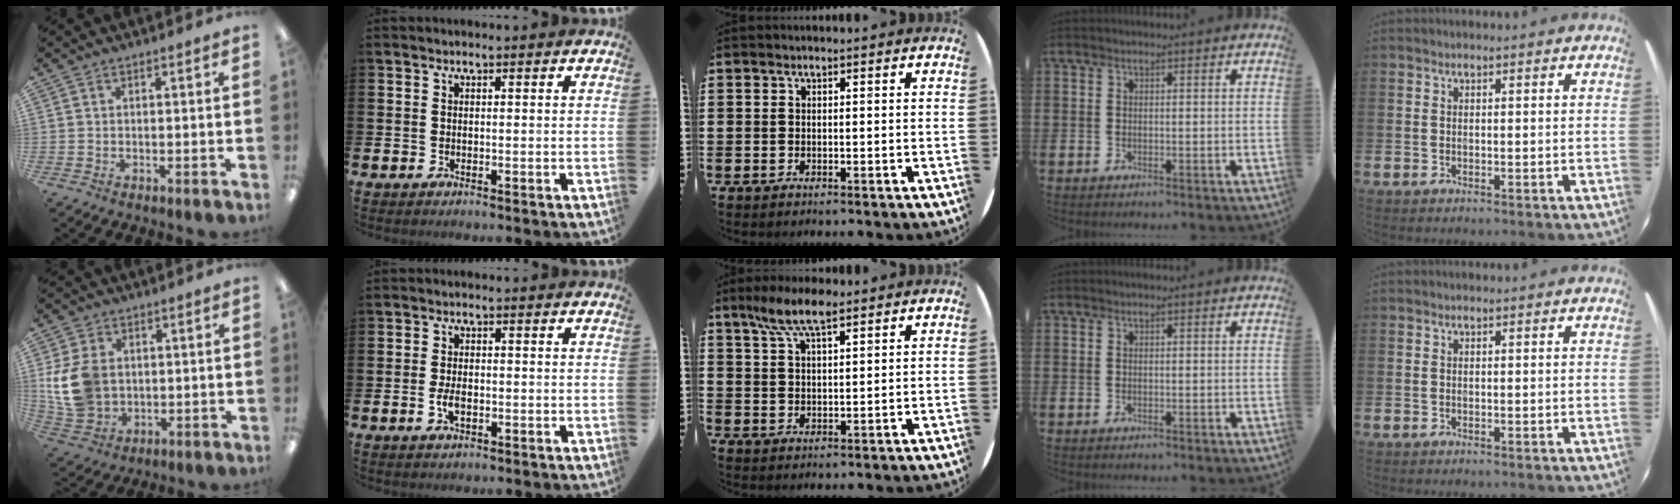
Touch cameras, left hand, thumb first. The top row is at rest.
{"thumb": {"total": 12.1, "force": [1.7, 9.5, 7.2], "torque": [-0.162, 0.012, 0.034]}, "index": {"total": 2.5, "force": [-0.6, 1.3, 2.1], "torque": [-0.031, -0.003, -0.013]}, "middle": {"total": 7.2, "force": [5.2, 2.1, 4.5], "torque": [-0.100, -0.001, 0.094]}}